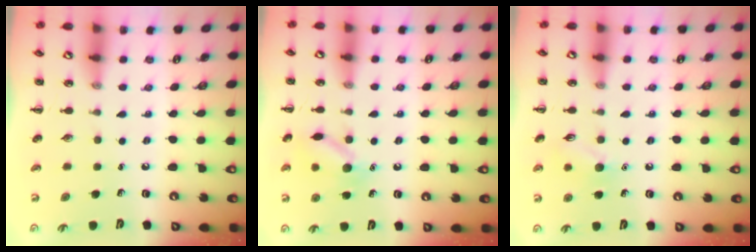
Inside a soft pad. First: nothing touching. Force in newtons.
{"total": 10.4, "press": 10.4, "slide": 0.5}
{"total": 7.5, "press": 7.3, "slide": 1.4}